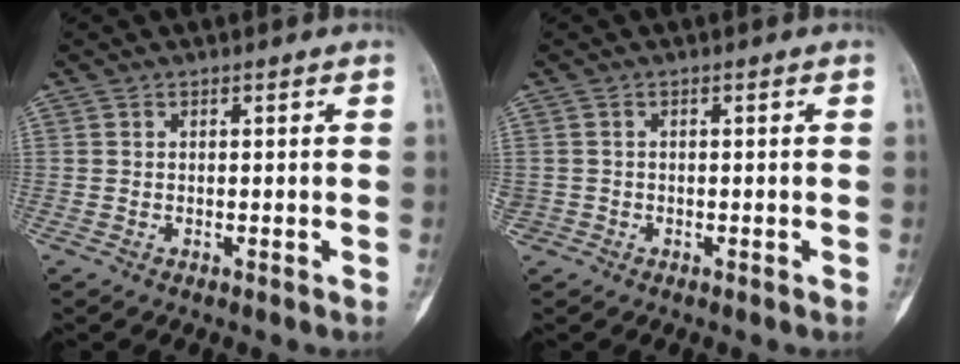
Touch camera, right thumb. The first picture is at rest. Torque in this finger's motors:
{"motor_torque": [2.43, 2.58, 2.35, -0.42, 0.98]}